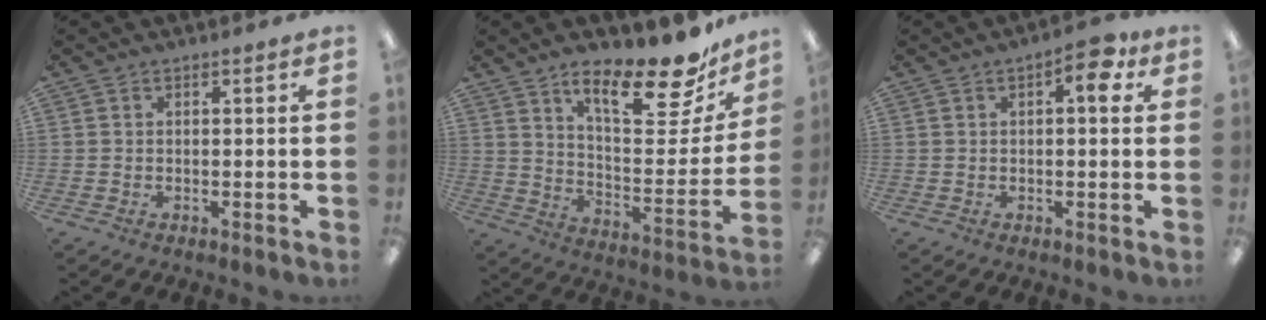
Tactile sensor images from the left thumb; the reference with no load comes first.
{"total": 20.0, "force": [14.8, 6.0, 12.1], "torque": [-0.175, -0.111, 0.241]}
{"total": 6.3, "force": [2.5, 2.4, 5.3], "torque": [-0.066, -0.006, 0.033]}